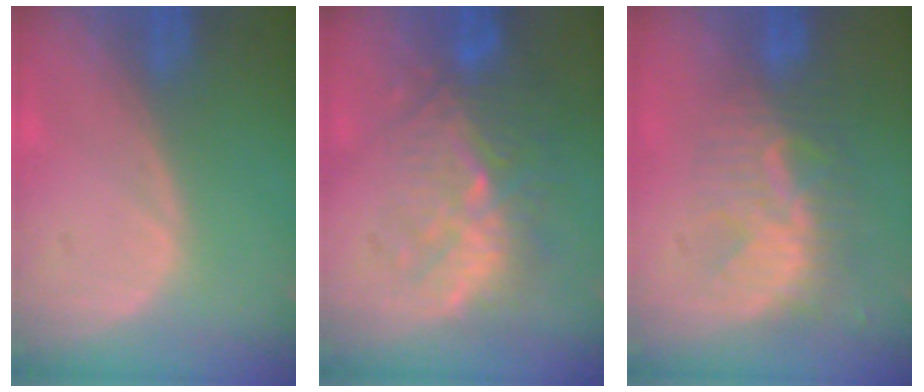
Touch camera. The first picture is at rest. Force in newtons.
{"total": 9.7, "press": 9.1, "slide": 3.2}
{"total": 8.7, "press": 7.6, "slide": 4.2}